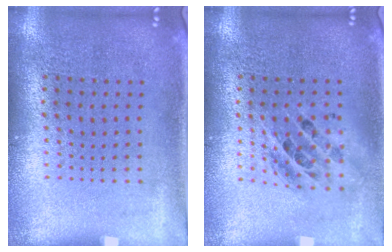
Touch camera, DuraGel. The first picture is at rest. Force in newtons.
{"total": 1.5, "press": 1.2, "slide": 0.8}